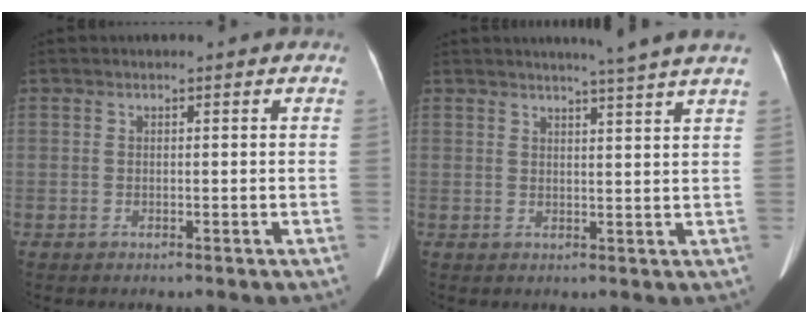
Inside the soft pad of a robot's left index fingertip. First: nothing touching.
{"total": 6.8, "force": [5.8, -1.5, 3.1], "torque": [-0.041, -0.003, 0.061]}